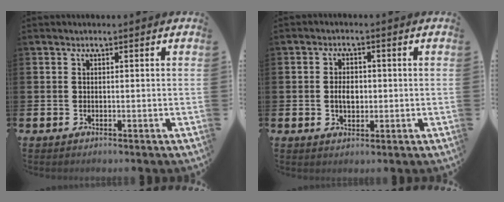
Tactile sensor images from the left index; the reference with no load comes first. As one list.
[{"total": 3.0, "force": [0.0, 2.0, 2.3], "torque": [-0.025, 0.001, -0.007]}]